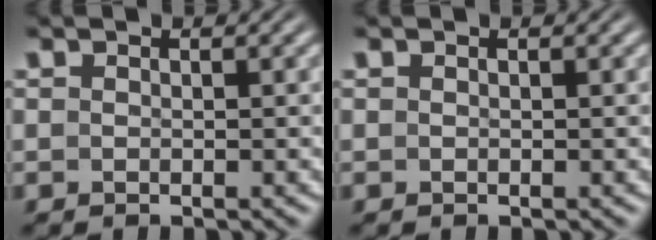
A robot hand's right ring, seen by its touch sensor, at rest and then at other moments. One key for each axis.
{"total": 0.0}